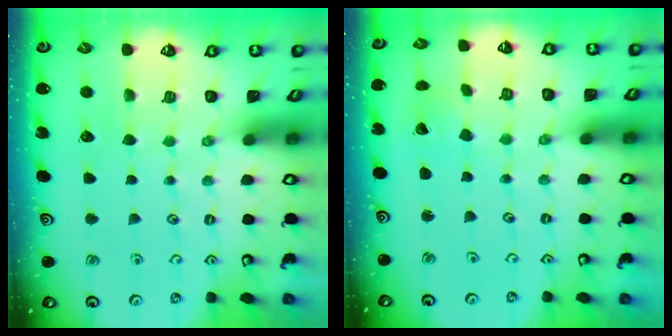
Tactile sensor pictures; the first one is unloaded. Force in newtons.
{"total": 0.0}